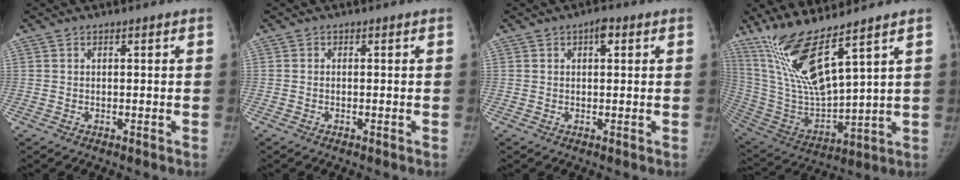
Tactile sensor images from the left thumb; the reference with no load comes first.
{"total": 0.0}
{"total": 2.5, "force": [1.1, 1.2, 1.9], "torque": [-0.022, 0.002, 0.012]}
{"total": 15.6, "force": [10.6, 2.2, 11.3], "torque": [-0.225, -0.065, 0.226]}